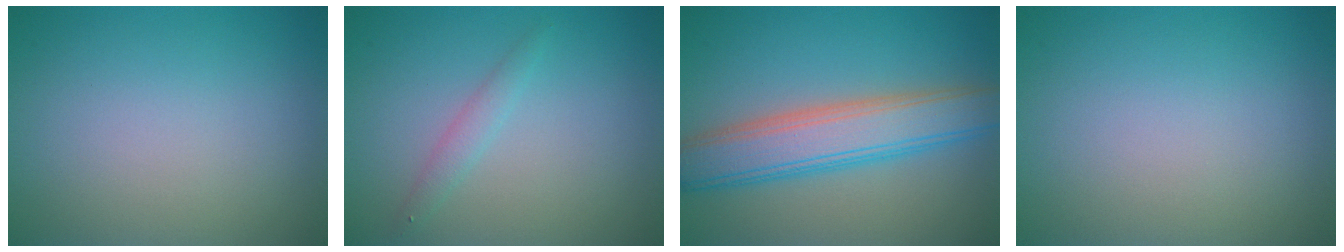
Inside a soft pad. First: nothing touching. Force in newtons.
{"total": 1.3, "press": 1.3, "slide": 0.0}
{"total": 6.5, "press": 6.5, "slide": 0.1}
{"total": 0.0}